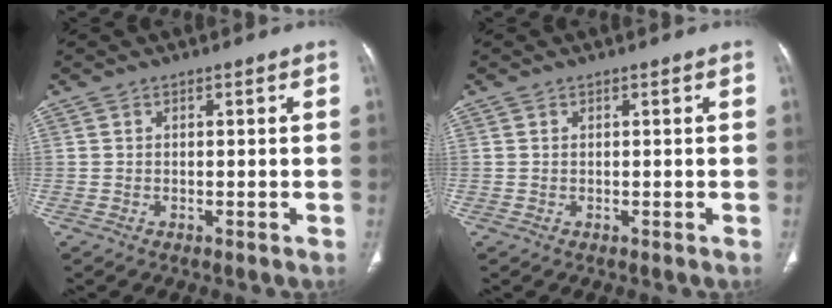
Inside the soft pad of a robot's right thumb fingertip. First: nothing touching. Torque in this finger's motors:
{"motor_torque": [0.14, 0.00, -0.05, -0.25, 0.04]}